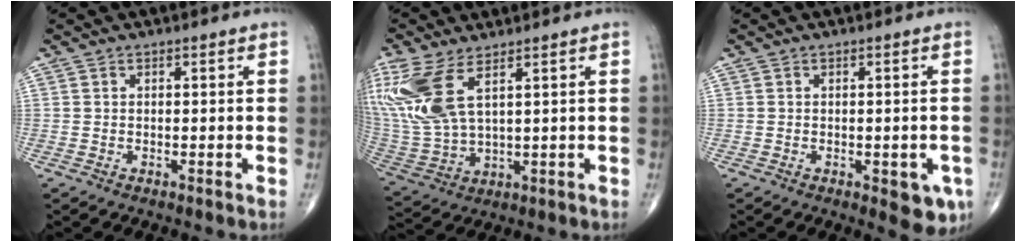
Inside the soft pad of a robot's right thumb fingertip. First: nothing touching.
{"total": 15.8, "force": [6.9, 6.7, 12.5], "torque": [-0.309, -0.022, 0.151]}
{"total": 5.5, "force": [-2.0, 2.4, 4.6], "torque": [-0.032, -0.001, -0.019]}